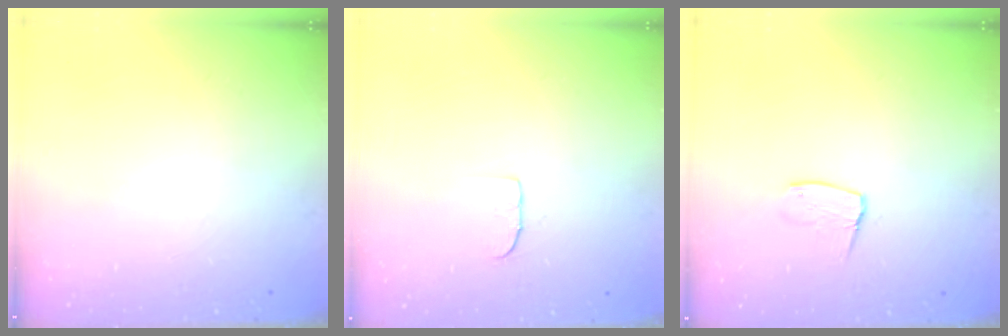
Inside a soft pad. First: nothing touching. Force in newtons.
{"total": 4.3, "press": 4.3, "slide": 0.3}
{"total": 7.0, "press": 7.0, "slide": 0.5}